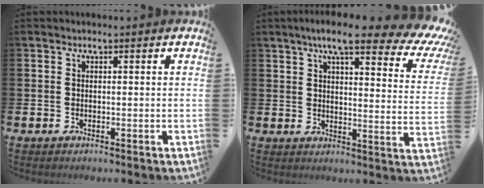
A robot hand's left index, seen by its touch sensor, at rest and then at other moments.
{"total": 9.8, "force": [7.3, 2.4, 6.1], "torque": [-0.103, -0.039, 0.118]}